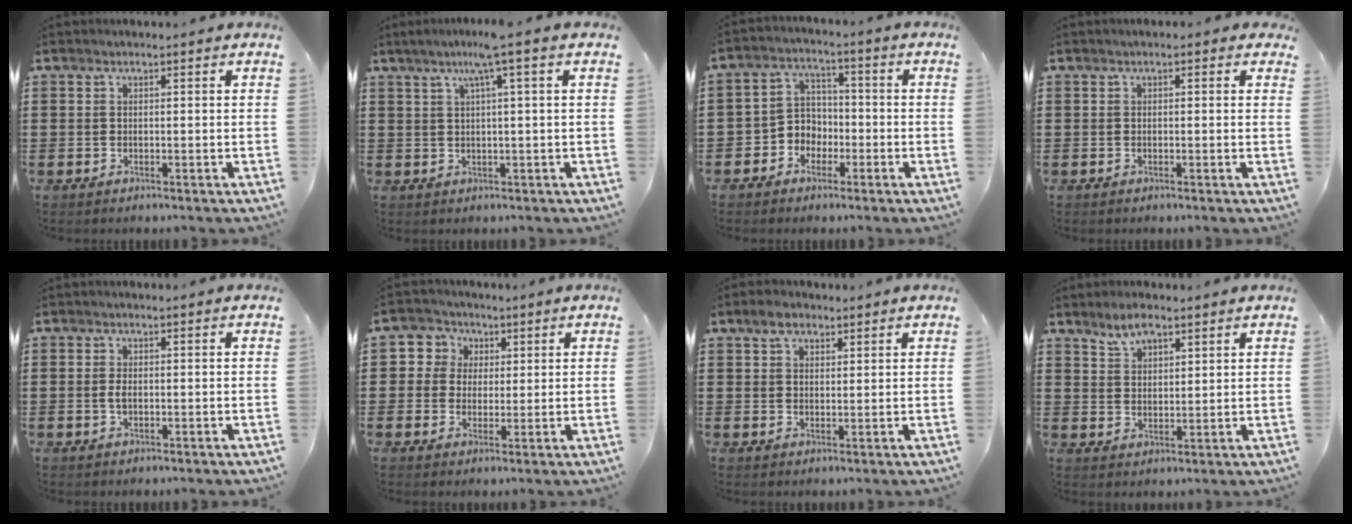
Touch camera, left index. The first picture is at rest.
{"total": 4.7, "force": [2.2, -0.7, 4.2], "torque": [-0.083, 0.001, 0.033]}
{"total": 4.5, "force": [-2.4, 3.7, 0.7], "torque": [-0.036, 0.005, -0.055]}
{"total": 0.8, "force": [0.2, 0.6, 0.5], "torque": [-0.012, 0.007, 0.003]}
{"total": 1.7, "force": [-0.2, 0.8, 1.5], "torque": [-0.038, -0.002, -0.006]}
{"total": 4.3, "force": [1.3, 4.1, -0.3], "torque": [-0.014, 0.008, 0.017]}
{"total": 3.5, "force": [2.5, 1.8, 1.5], "torque": [-0.029, 0.005, 0.045]}
{"total": 4.3, "force": [3.4, 1.8, 2.0], "torque": [-0.048, 0.003, 0.062]}